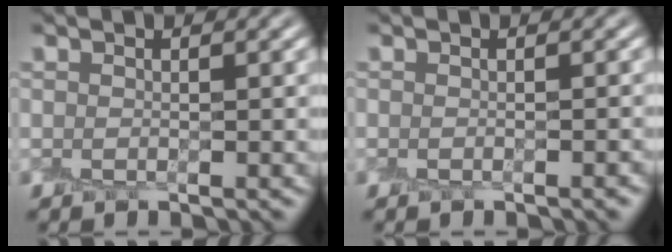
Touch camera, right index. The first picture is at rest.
{"total": 1.0, "force": [-0.9, 0.1, 0.5], "torque": [-0.004, -0.002, -0.012]}